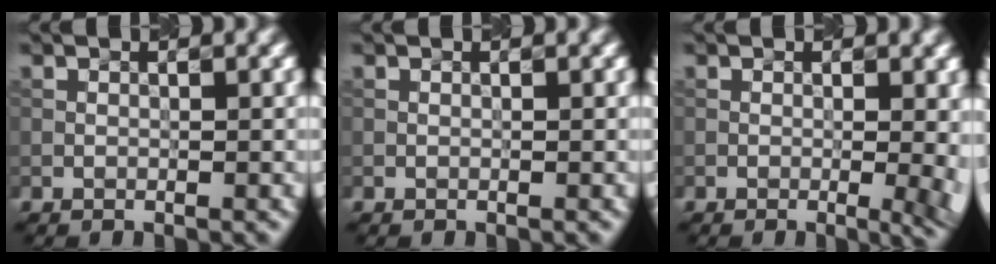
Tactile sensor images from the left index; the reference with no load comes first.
{"total": 0.0}
{"total": 6.9, "force": [-0.4, 3.4, 6.0], "torque": [-0.030, 0.023, 0.001]}